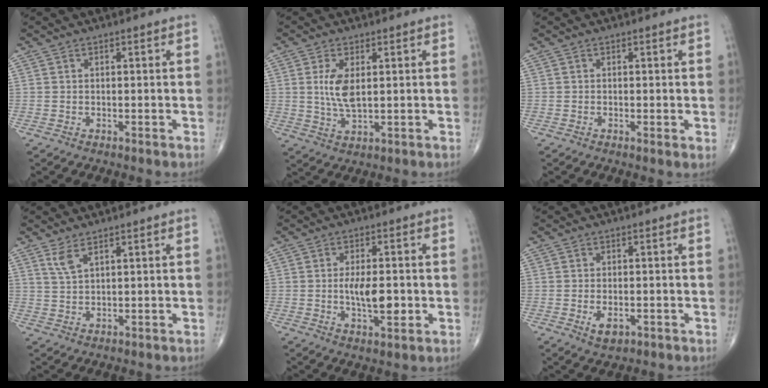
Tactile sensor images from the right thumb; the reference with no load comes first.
{"total": 6.0, "force": [1.1, 2.6, 5.3], "torque": [-0.108, -0.010, 0.026]}
{"total": 1.0, "force": [-0.1, 0.2, 1.0], "torque": [-0.022, -0.005, -0.005]}
{"total": 3.0, "force": [2.0, 0.8, 2.1], "torque": [-0.049, -0.009, 0.047]}
{"total": 7.1, "force": [-0.7, 2.9, 6.5], "torque": [-0.106, -0.006, -0.010]}
{"total": 3.4, "force": [-1.2, 1.9, 2.6], "torque": [-0.043, -0.002, -0.012]}